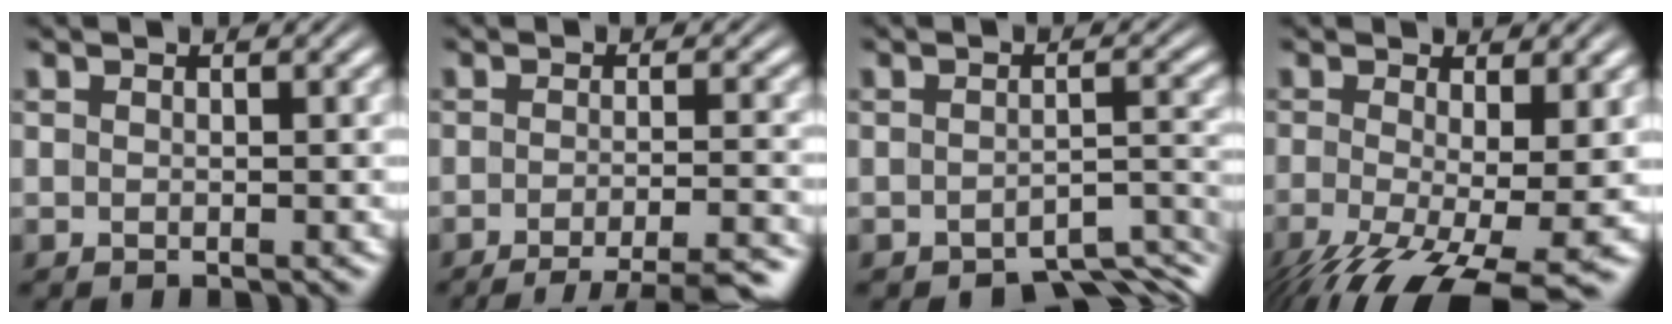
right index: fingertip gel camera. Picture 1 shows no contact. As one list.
[{"total": 9.0, "force": [-8.0, 2.3, 3.3], "torque": [-0.034, -0.019, -0.120]}, {"total": 6.2, "force": [-5.4, 2.0, 2.2], "torque": [-0.012, -0.013, -0.079]}, {"total": 9.5, "force": [-5.5, 3.9, 6.7], "torque": [-0.126, -0.066, -0.052]}]